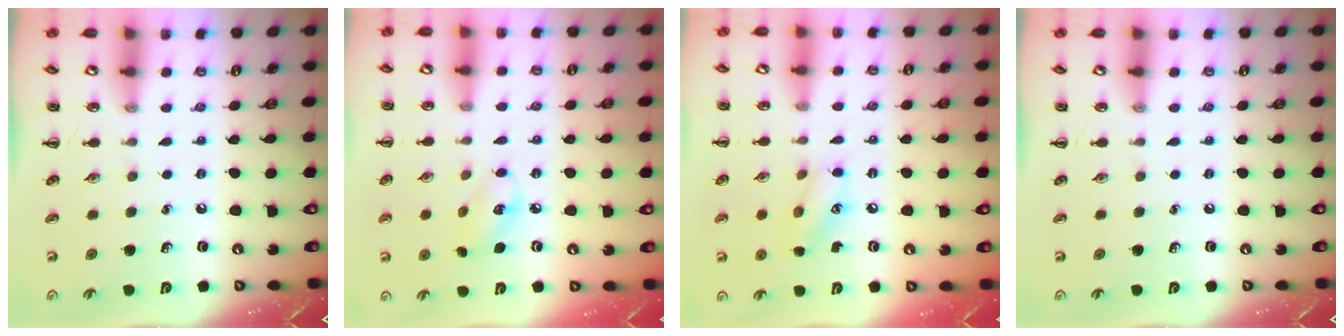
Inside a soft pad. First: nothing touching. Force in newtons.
{"total": 5.5, "press": 5.5, "slide": 0.4}
{"total": 9.5, "press": 9.4, "slide": 1.5}
{"total": 0.0}